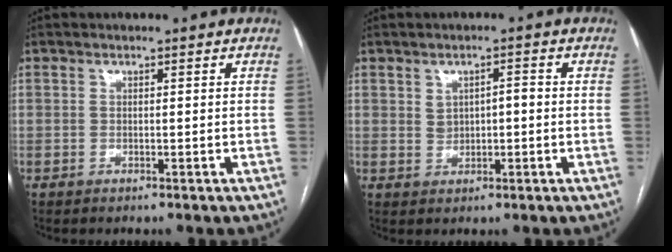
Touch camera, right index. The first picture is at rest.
{"total": 3.0, "force": [0.3, 1.8, 2.3], "torque": [-0.040, 0.013, 0.012]}